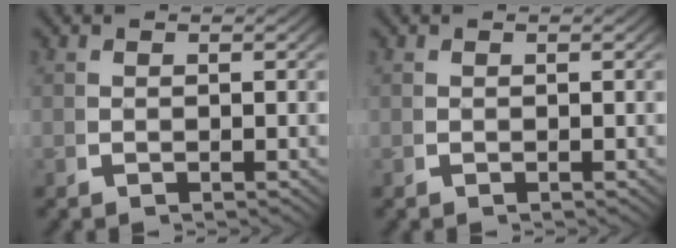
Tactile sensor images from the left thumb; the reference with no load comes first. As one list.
[{"total": 0.0}]